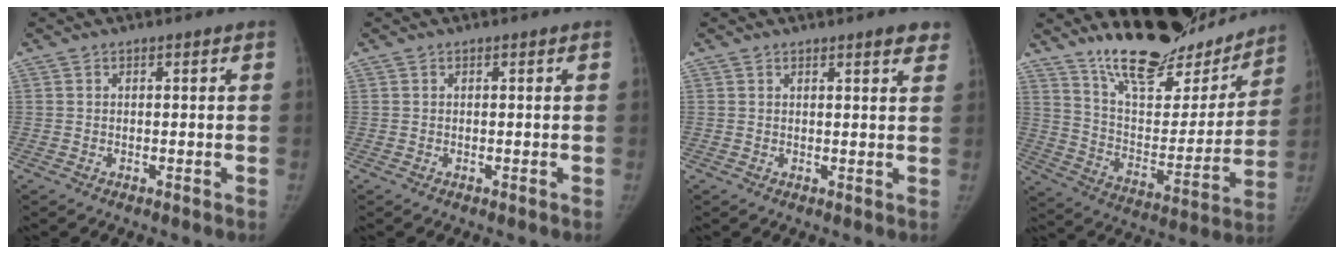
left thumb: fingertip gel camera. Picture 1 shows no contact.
{"total": 0.0}
{"total": 3.5, "force": [2.7, 0.9, 2.1], "torque": [-0.008, -0.008, 0.029]}
{"total": 24.2, "force": [19.9, 8.4, 10.8], "torque": [-0.126, -0.114, 0.312]}